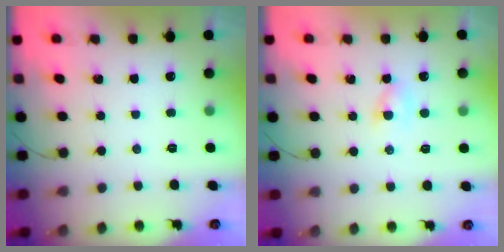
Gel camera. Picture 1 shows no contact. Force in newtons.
{"total": 2.0, "press": 1.8, "slide": 0.8}